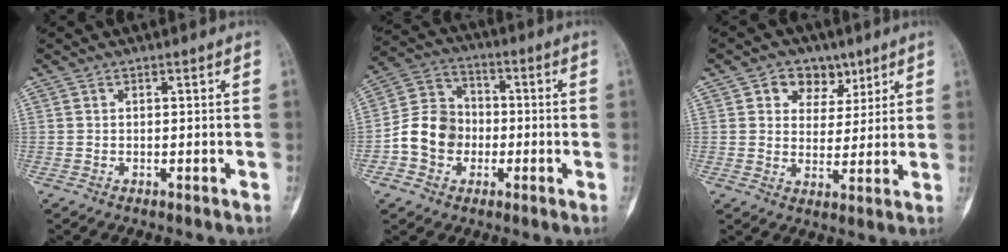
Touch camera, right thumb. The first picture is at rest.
{"total": 10.6, "force": [-2.4, 9.1, 5.0], "torque": [-0.071, 0.036, -0.051]}
{"total": 7.8, "force": [4.0, 6.0, 2.9], "torque": [-0.004, -0.011, 0.059]}